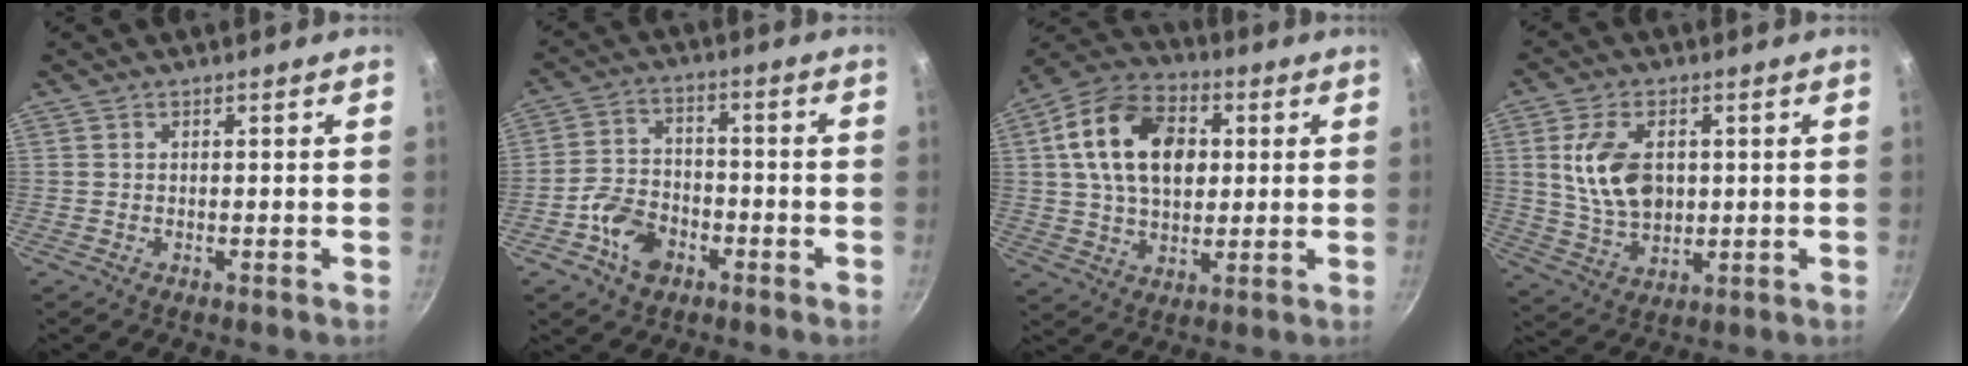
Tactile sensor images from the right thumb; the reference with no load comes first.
{"total": 8.9, "force": [-4.1, 6.2, 4.7], "torque": [-0.072, 0.034, -0.083]}
{"total": 17.8, "force": [3.5, 12.0, 12.6], "torque": [-0.192, 0.013, 0.047]}
{"total": 12.1, "force": [1.9, 7.8, 9.1], "torque": [-0.153, -0.011, 0.041]}